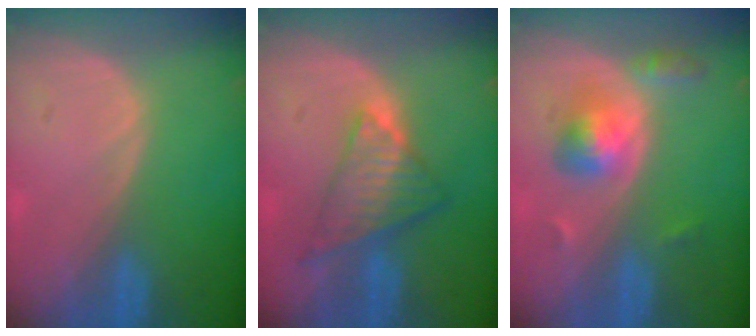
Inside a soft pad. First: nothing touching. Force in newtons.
{"total": 7.2, "press": 6.5, "slide": 3.2}
{"total": 5.1, "press": 5.0, "slide": 1.1}